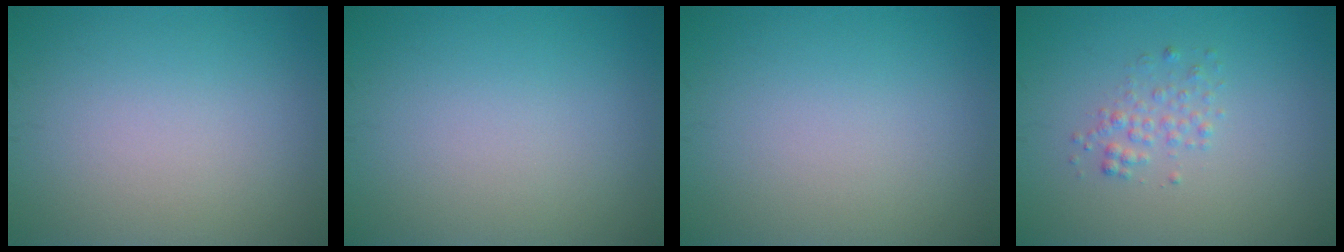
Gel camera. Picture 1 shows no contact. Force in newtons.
{"total": 0.0}
{"total": 0.0}
{"total": 1.5, "press": 1.5, "slide": 0.0}